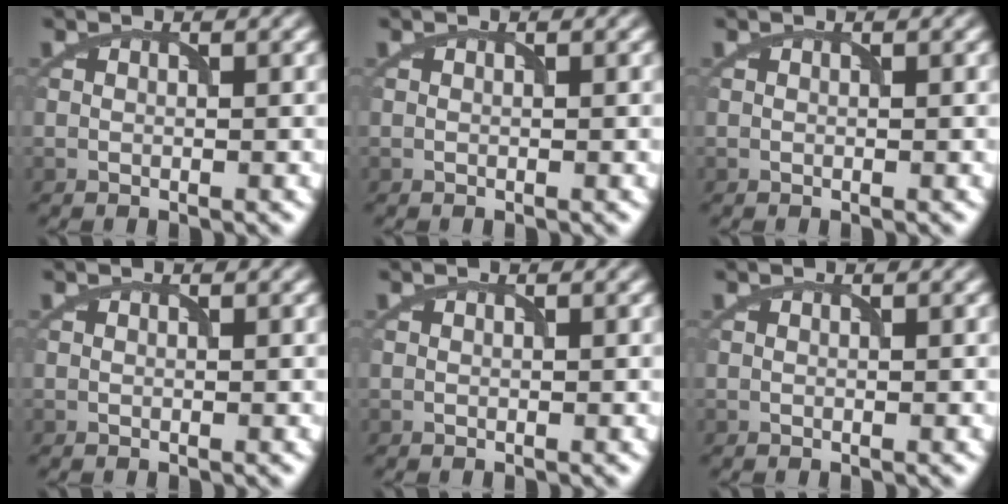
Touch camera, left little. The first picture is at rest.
{"total": 0.0}
{"total": 0.0}
{"total": 0.0}
{"total": 0.0}
{"total": 0.0}